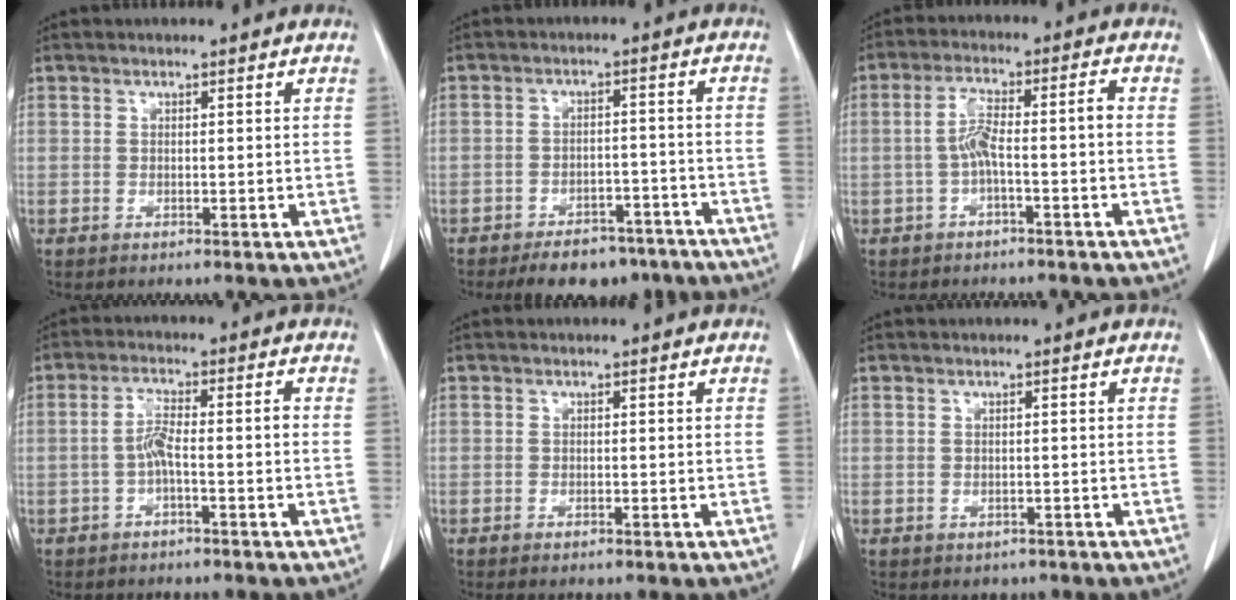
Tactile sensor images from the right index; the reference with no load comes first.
{"total": 9.6, "force": [-7.5, 4.5, 3.9], "torque": [-0.042, 0.013, -0.109]}
{"total": 5.6, "force": [-1.3, 0.7, 5.4], "torque": [-0.109, 0.025, -0.023]}
{"total": 4.0, "force": [-1.3, 0.5, 3.8], "torque": [-0.075, 0.013, -0.025]}
{"total": 0.8, "force": [-0.7, 0.2, 0.3], "torque": [-0.009, -0.001, -0.010]}
{"total": 1.6, "force": [-0.9, 1.2, 0.3], "torque": [-0.004, 0.003, -0.008]}